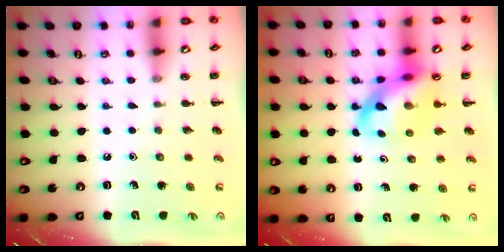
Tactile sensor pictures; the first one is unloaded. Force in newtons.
{"total": 12.2, "press": 11.7, "slide": 3.2}